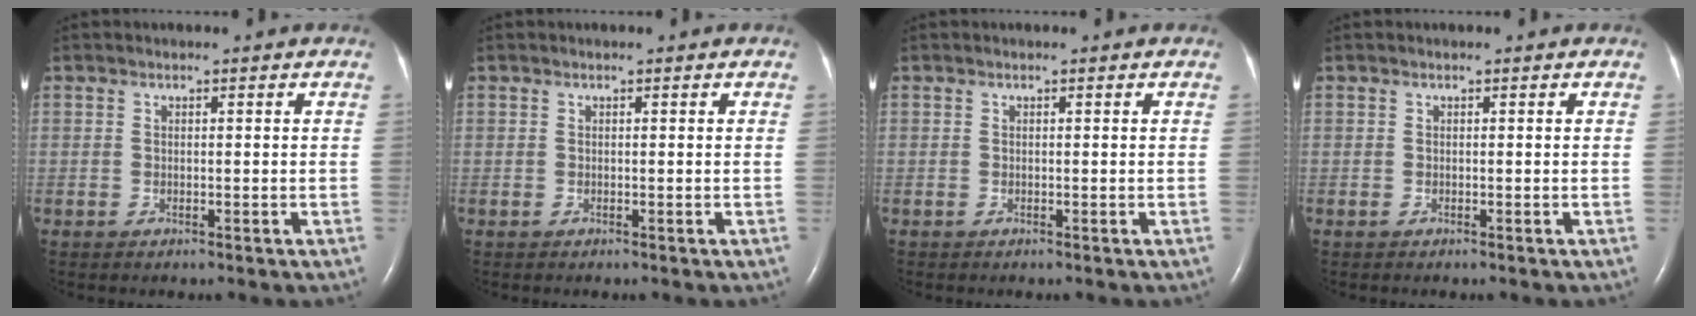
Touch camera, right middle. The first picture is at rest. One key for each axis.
{"total": 0.0}
{"total": 0.0}
{"total": 0.0}